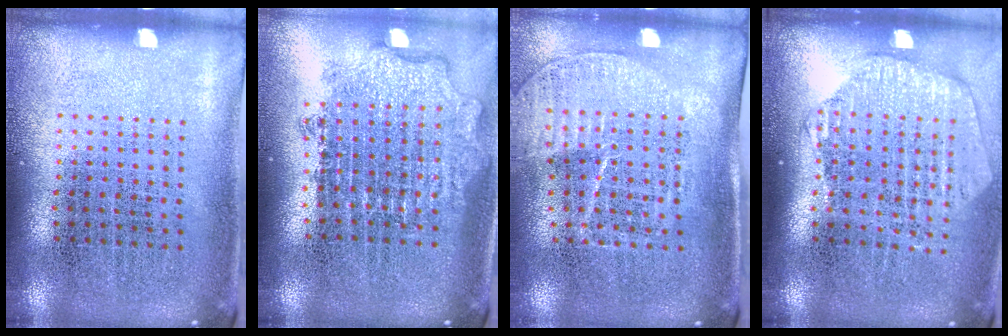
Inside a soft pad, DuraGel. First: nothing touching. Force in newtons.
{"total": 1.9, "press": 1.5, "slide": 1.2}
{"total": 1.5, "press": 1.3, "slide": 0.8}
{"total": 1.8, "press": 1.6, "slide": 0.9}